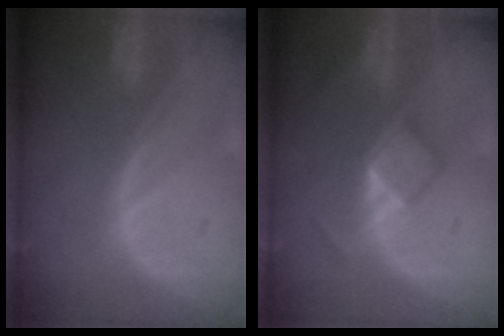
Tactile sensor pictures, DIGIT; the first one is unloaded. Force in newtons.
{"total": 4.5, "press": 4.4, "slide": 0.8}